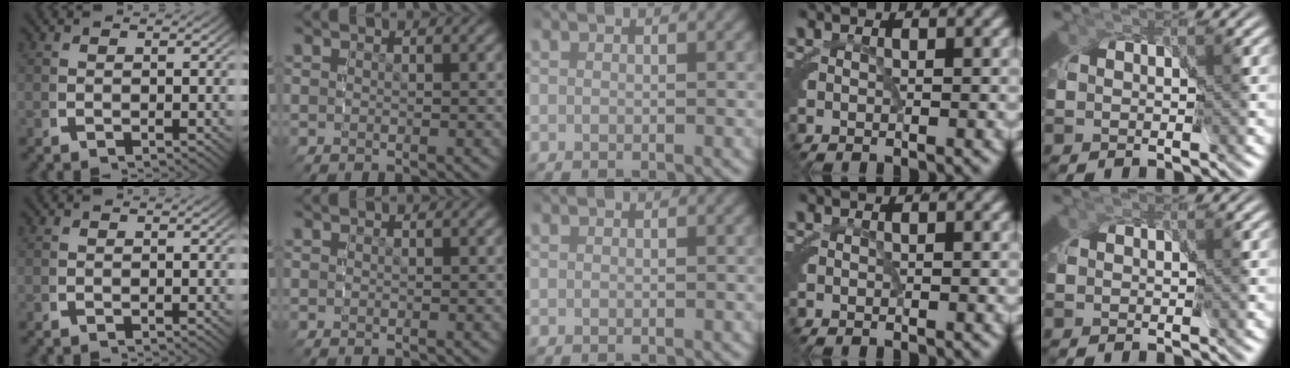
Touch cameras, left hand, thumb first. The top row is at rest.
{}